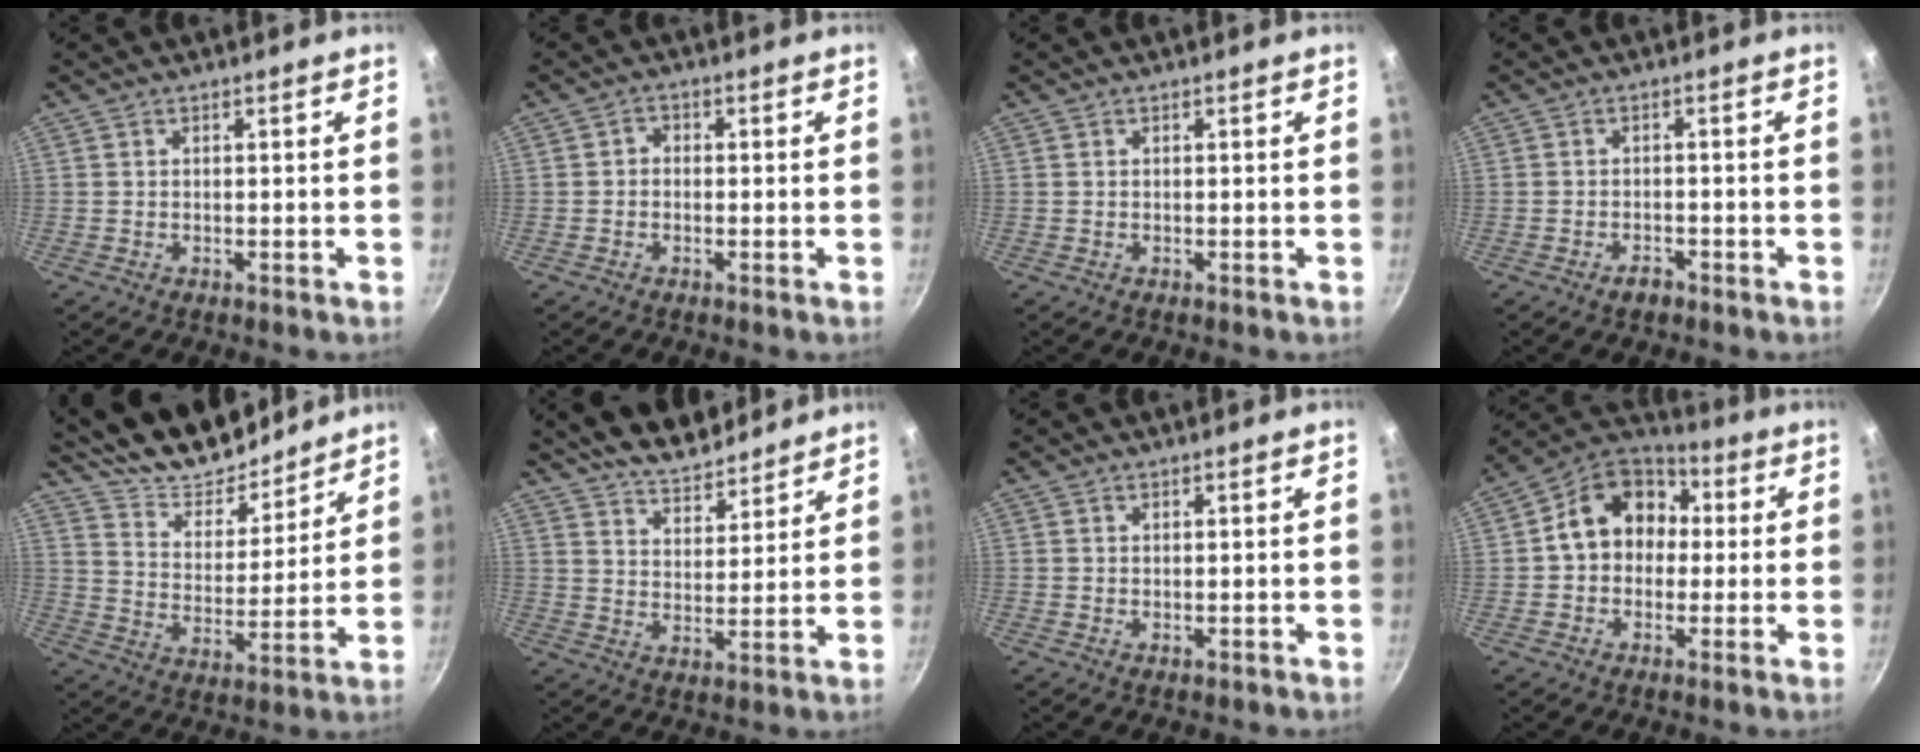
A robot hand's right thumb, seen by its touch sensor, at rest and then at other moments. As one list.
[{"total": 1.7, "force": [-0.4, 1.4, 0.8], "torque": [-0.010, 0.010, -0.012]}, {"total": 0.0}, {"total": 2.3, "force": [-1.6, 1.2, 1.1], "torque": [-0.012, 0.017, -0.023]}, {"total": 18.3, "force": [15.7, 6.7, 6.4], "torque": [-0.061, -0.100, 0.255]}, {"total": 10.8, "force": [9.3, 3.9, 3.9], "torque": [-0.038, -0.049, 0.155]}, {"total": 0.0}, {"total": 13.8, "force": [1.2, 11.1, 8.1], "torque": [-0.086, 0.036, 0.002]}]